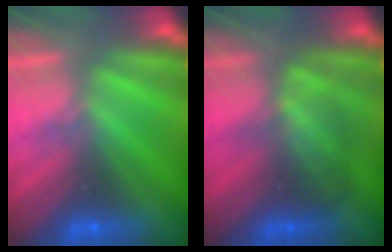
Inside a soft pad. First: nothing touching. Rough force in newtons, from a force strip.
{"total": 2.1}